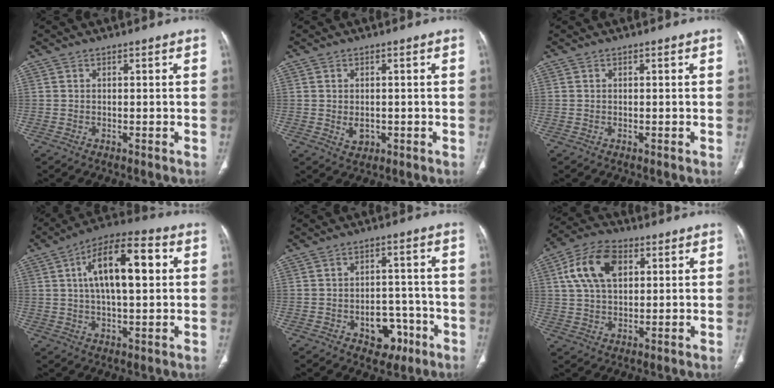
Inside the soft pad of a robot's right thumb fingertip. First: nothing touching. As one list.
[{"total": 2.7, "force": [-0.3, 2.0, 1.8], "torque": [-0.024, -0.002, 0.002]}, {"total": 0.0}, {"total": 15.4, "force": [3.3, 6.5, 13.6], "torque": [-0.217, 0.019, 0.047]}, {"total": 7.8, "force": [-3.5, 5.5, 4.2], "torque": [-0.022, 0.035, -0.042]}, {"total": 12.0, "force": [3.8, 7.3, 8.6], "torque": [-0.155, 0.009, 0.067]}]